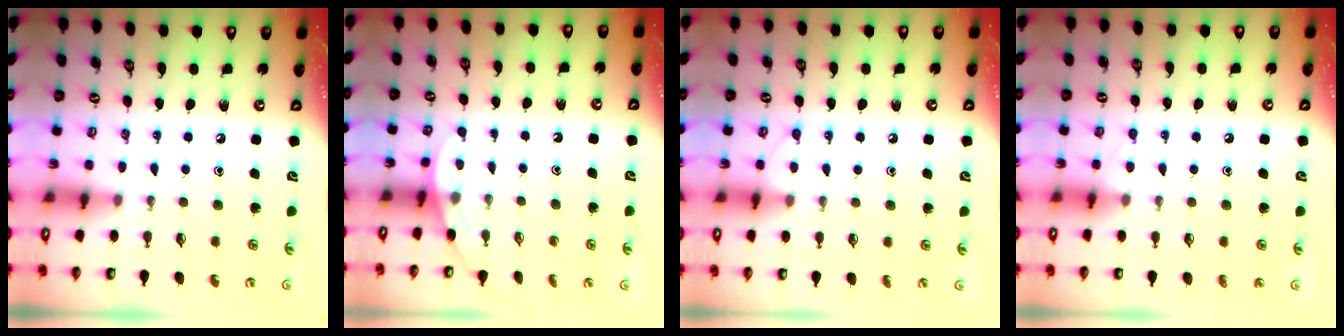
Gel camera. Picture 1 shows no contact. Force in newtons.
{"total": 2.6, "press": 2.6, "slide": 0.2}
{"total": 6.6, "press": 6.5, "slide": 0.8}
{"total": 3.0, "press": 3.0, "slide": 0.3}